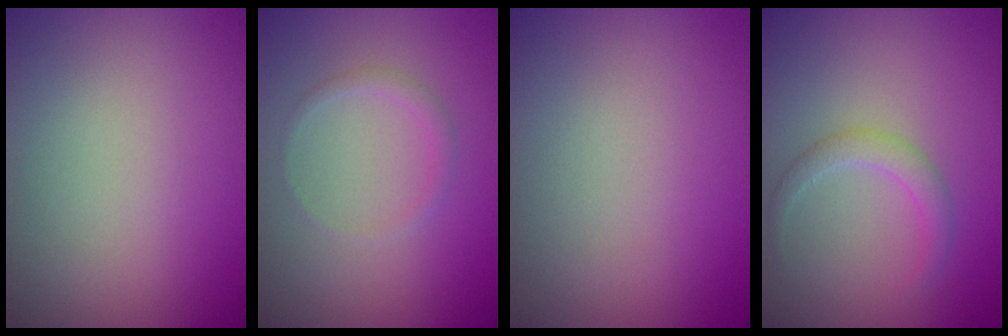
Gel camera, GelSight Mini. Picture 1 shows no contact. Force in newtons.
{"total": 1.1, "press": 1.1, "slide": 0.1}
{"total": 0.0}
{"total": 1.7, "press": 1.7, "slide": 0.2}